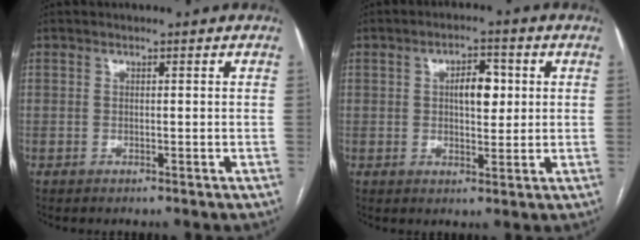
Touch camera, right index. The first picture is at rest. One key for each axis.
{"total": 5.5, "fx": 1.2, "fy": 2.6, "fz": 4.6, "tx": -0.071, "ty": 0.010, "tz": 0.021}